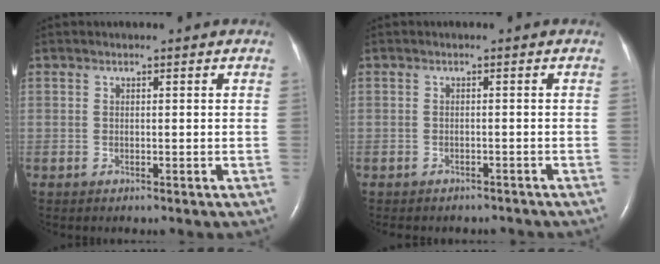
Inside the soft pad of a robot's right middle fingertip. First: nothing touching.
{"total": 5.5, "force": [-4.9, 2.1, 1.4], "torque": [-0.015, 0.004, -0.055]}